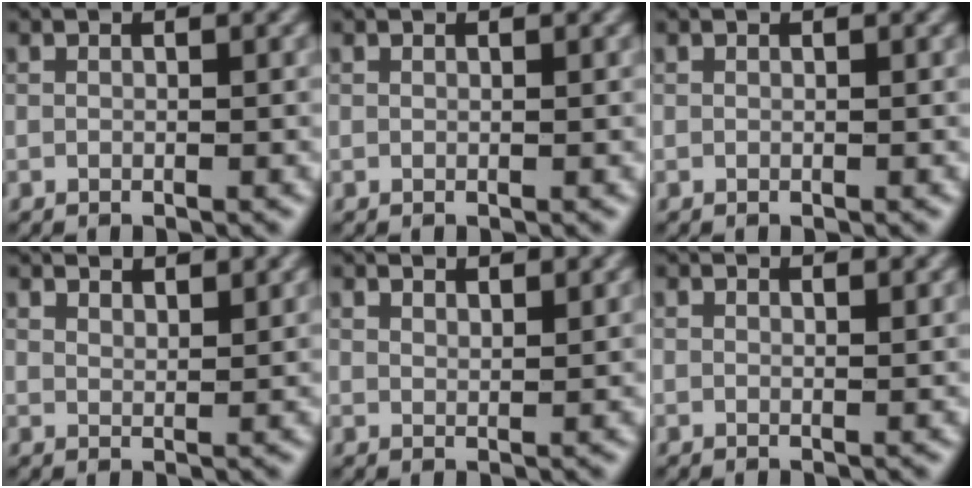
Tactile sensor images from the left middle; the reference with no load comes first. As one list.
[{"total": 0.0}, {"total": 0.0}, {"total": 3.6, "force": [3.3, 0.9, 1.3], "torque": [-0.007, 0.007, 0.038]}, {"total": 2.4, "force": [2.2, 0.5, 0.9], "torque": [-0.009, 0.007, 0.031]}, {"total": 1.4, "force": [1.3, 0.3, 0.6], "torque": [-0.008, 0.001, 0.016]}]